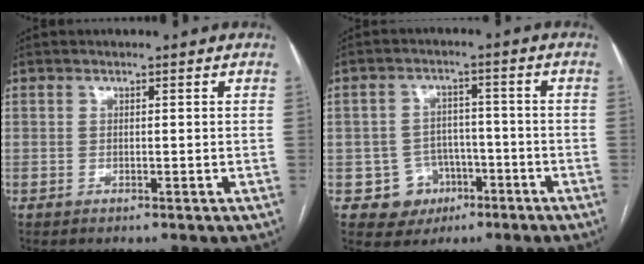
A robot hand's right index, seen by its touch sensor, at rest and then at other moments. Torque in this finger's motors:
{"motor_torque": [-0.34, -0.03, -0.59, -0.16]}